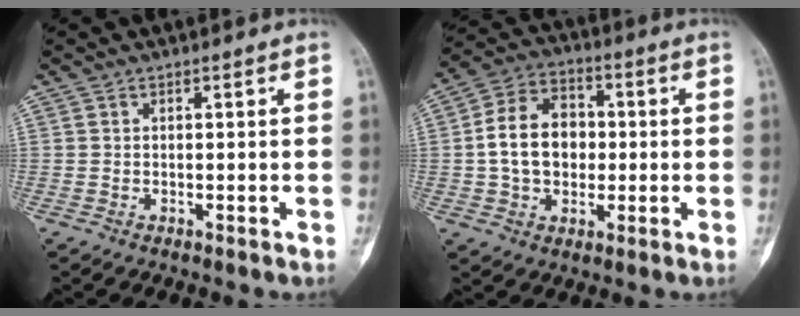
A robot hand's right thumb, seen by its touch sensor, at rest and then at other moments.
{"total": 12.3, "force": [-0.1, 9.1, 8.2], "torque": [-0.120, 0.023, -0.008]}